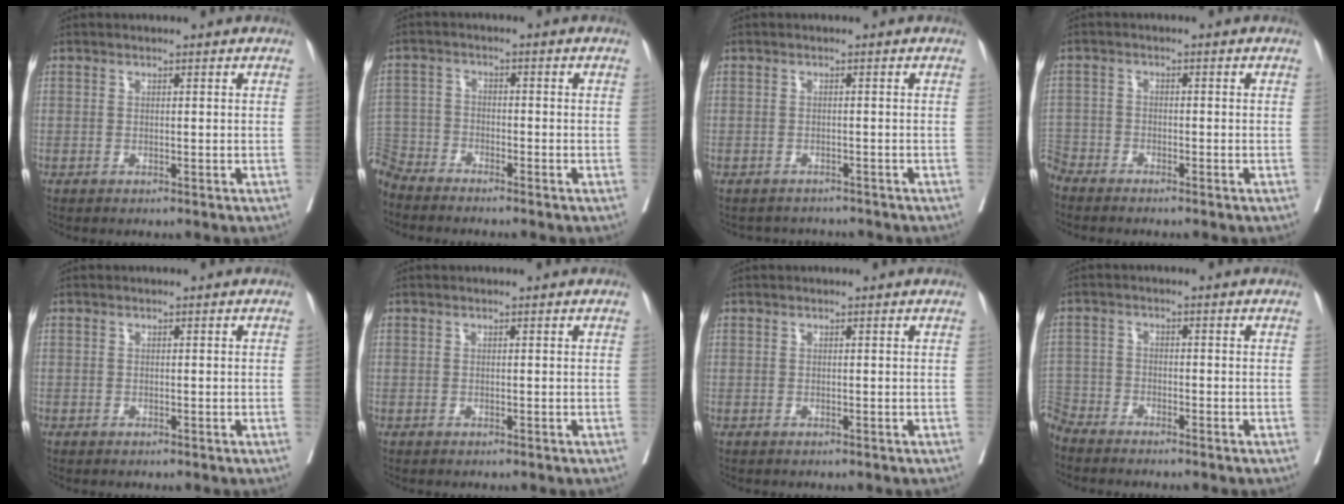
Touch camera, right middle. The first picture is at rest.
{"total": 6.7, "force": [-6.5, 1.1, 1.0], "torque": [-0.017, 0.000, -0.131]}
{"total": 3.3, "force": [-3.2, 0.8, -0.4], "torque": [0.010, -0.003, -0.045]}
{"total": 3.8, "force": [-3.8, 0.5, 0.4], "torque": [-0.002, -0.009, -0.077]}
{"total": 0.0}
{"total": 0.0}
{"total": 0.0}
{"total": 5.0, "force": [-4.9, 0.5, 0.7], "torque": [-0.008, -0.003, -0.099]}